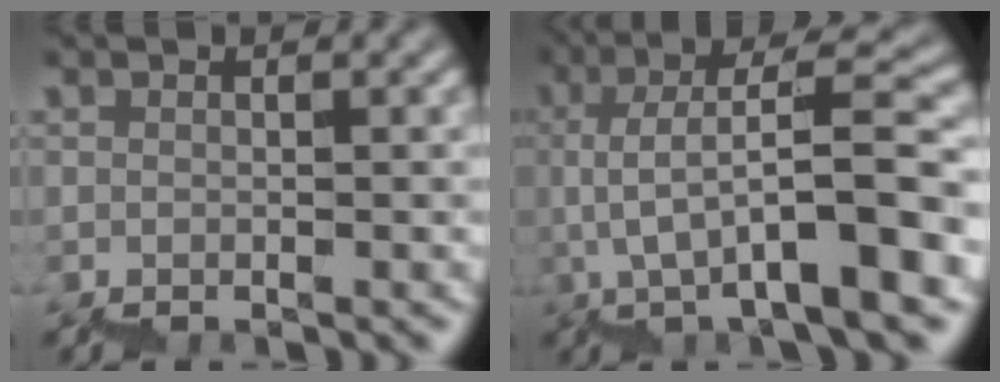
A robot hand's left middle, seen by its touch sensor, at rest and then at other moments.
{"total": 9.9, "force": [-0.4, 2.1, 9.6], "torque": [-0.156, 0.038, 0.005]}